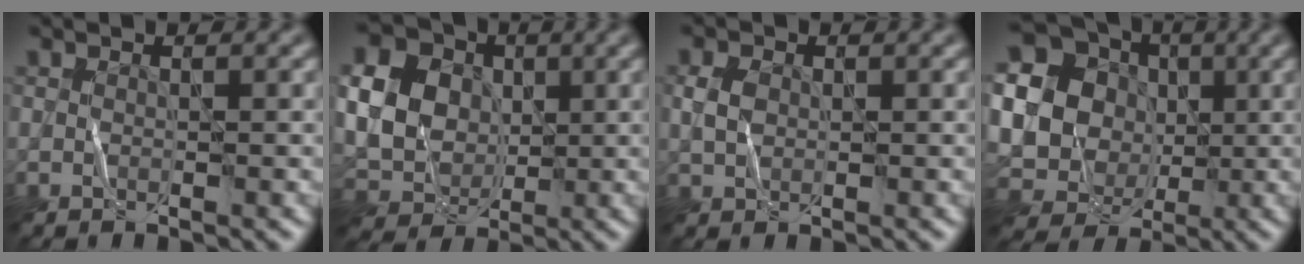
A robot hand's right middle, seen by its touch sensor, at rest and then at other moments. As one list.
[{"total": 6.9, "force": [1.2, 5.9, 3.3], "torque": [-0.102, 0.007, 0.025]}, {"total": 1.7, "force": [0.4, 1.4, 0.8], "torque": [-0.029, 0.004, 0.010]}, {"total": 22.3, "force": [3.9, 21.0, 6.5], "torque": [-0.206, -0.002, 0.042]}]